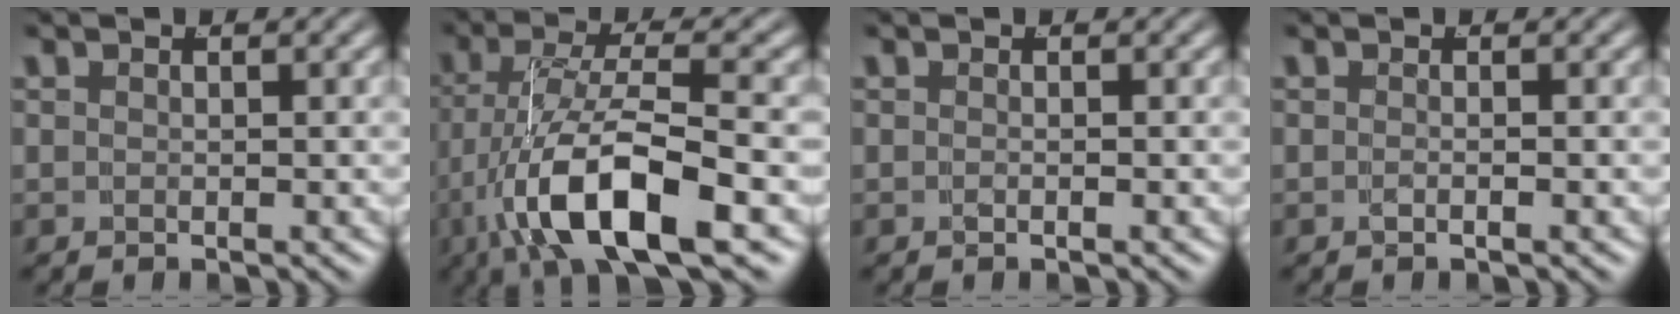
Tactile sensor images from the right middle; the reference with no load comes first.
{"total": 8.4, "force": [-2.4, 3.0, 7.4], "torque": [-0.148, -0.023, -0.023]}
{"total": 0.6, "force": [-0.4, -0.4, 0.2], "torque": [-0.005, -0.003, -0.004]}
{"total": 0.9, "force": [-0.6, -0.6, 0.3], "torque": [-0.009, -0.005, -0.007]}